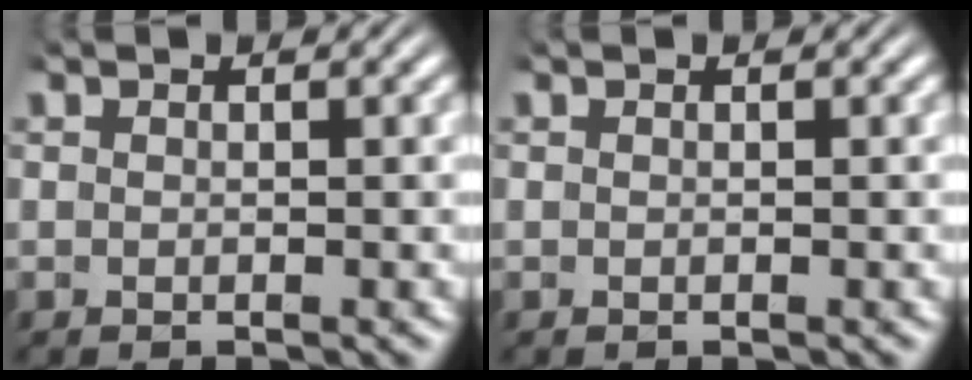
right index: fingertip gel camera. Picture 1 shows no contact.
{"total": 0.0}